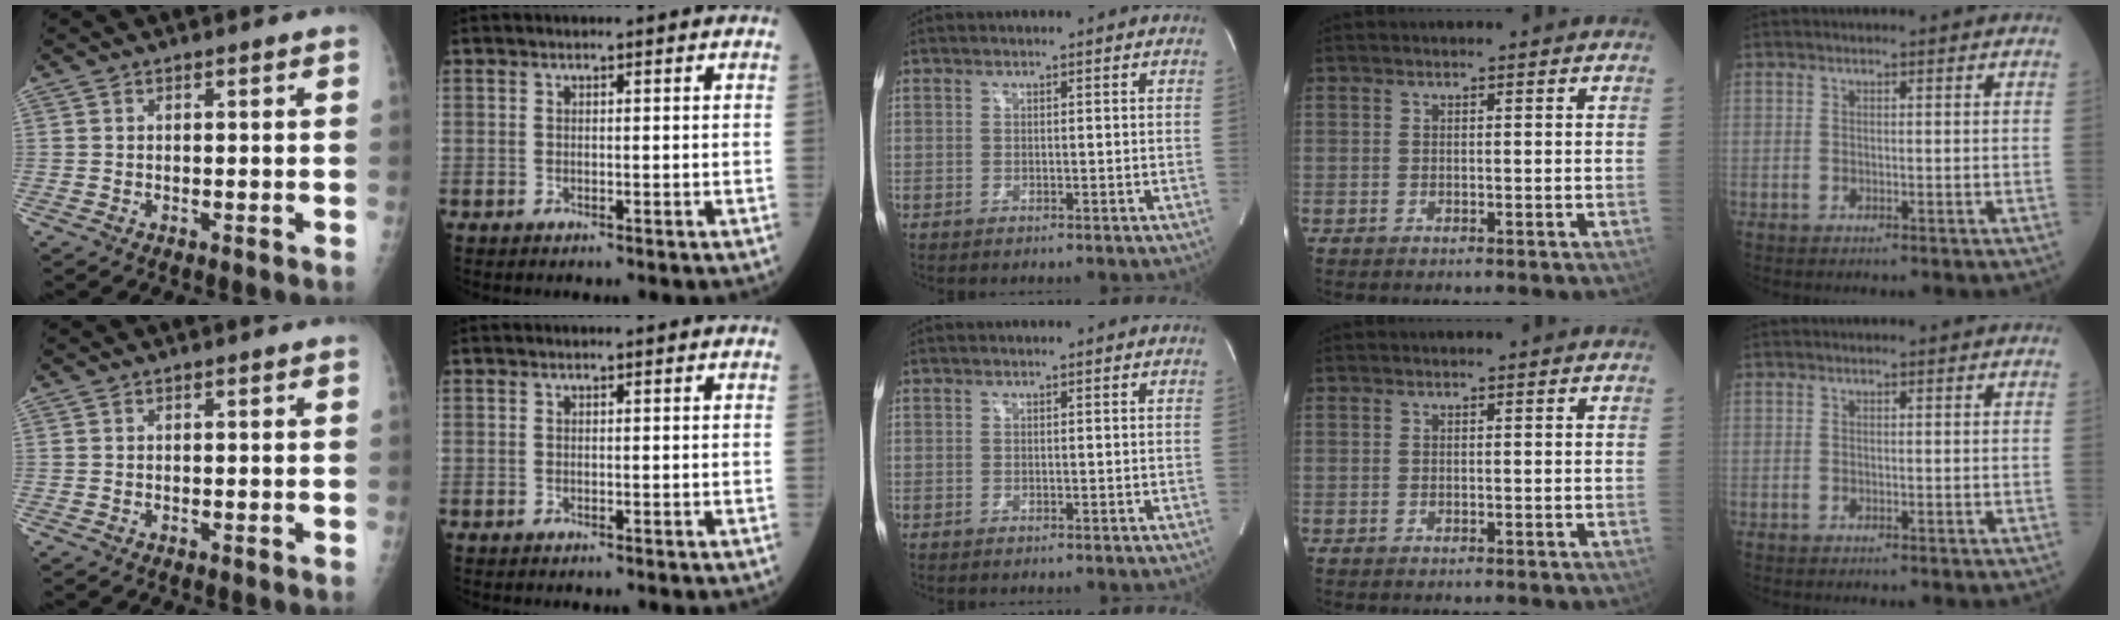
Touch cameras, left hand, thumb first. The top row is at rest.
{}